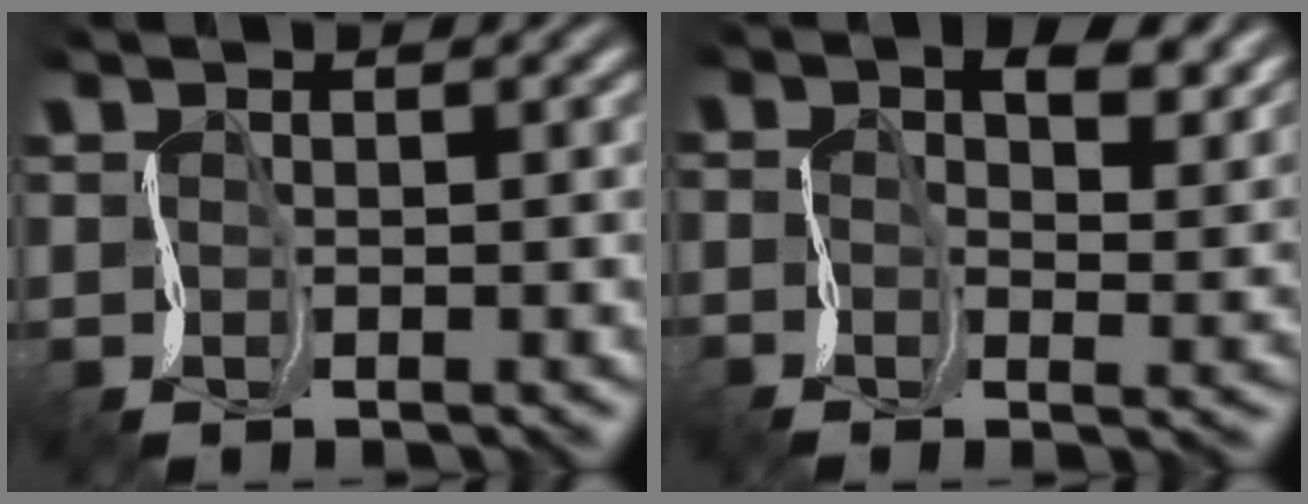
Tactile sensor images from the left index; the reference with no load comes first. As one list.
[{"total": 6.7, "force": [2.8, 3.1, 5.2], "torque": [-0.094, 0.007, 0.035]}]